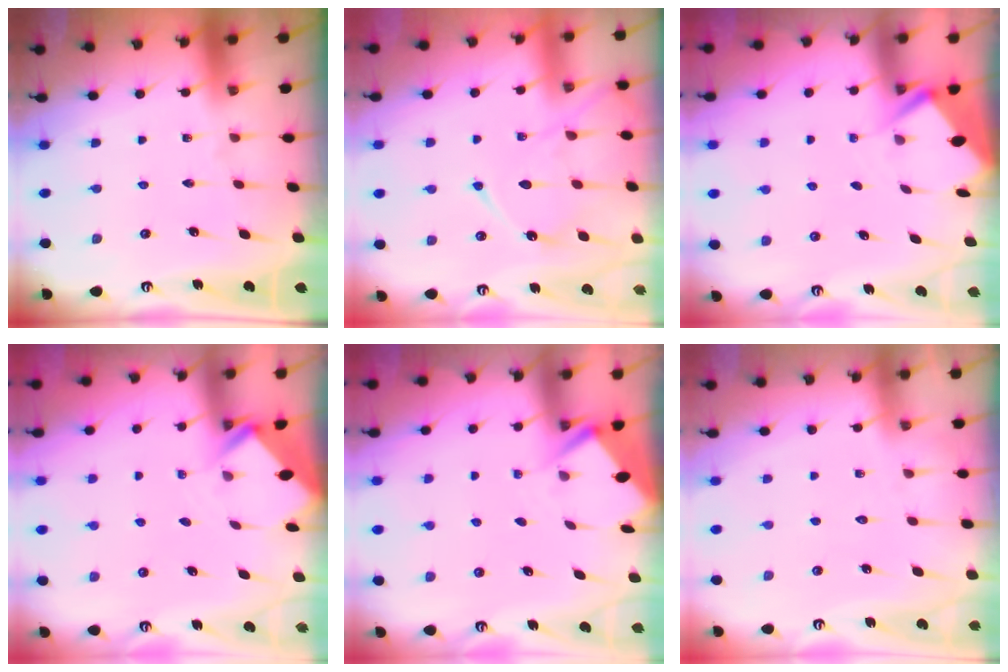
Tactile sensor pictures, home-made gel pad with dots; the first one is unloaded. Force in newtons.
{"total": 11.7, "press": 11.7, "slide": 0.6}
{"total": 2.9, "press": 2.9, "slide": 0.4}
{"total": 2.6, "press": 2.6, "slide": 0.2}
{"total": 2.7, "press": 2.7, "slide": 0.3}
{"total": 5.2, "press": 5.1, "slide": 0.6}